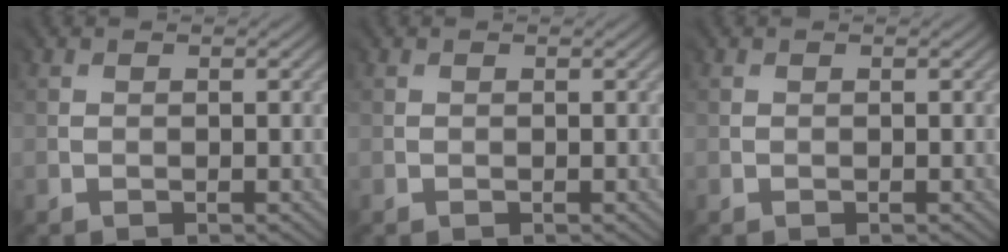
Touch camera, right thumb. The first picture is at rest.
{"total": 0.0}
{"total": 0.0}